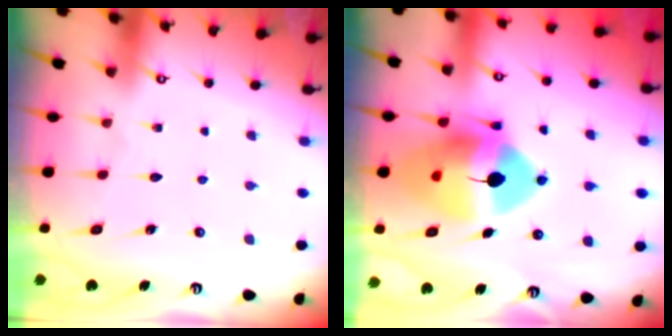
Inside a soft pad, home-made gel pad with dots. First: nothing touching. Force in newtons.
{"total": 17.4, "press": 17.2, "slide": 2.9}